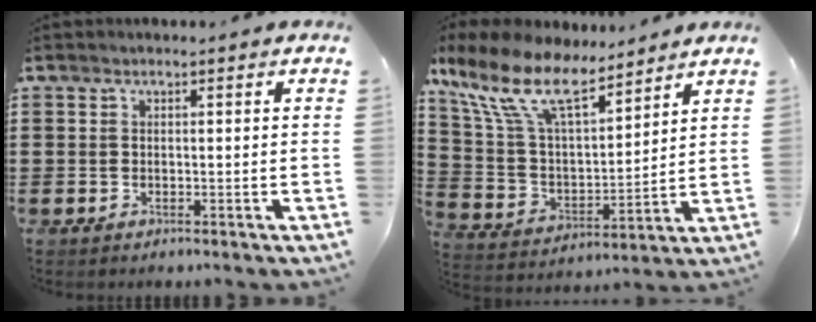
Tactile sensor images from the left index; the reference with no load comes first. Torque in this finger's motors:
{"motor_torque": [2.14, 0.00, 0.46, 0.21]}